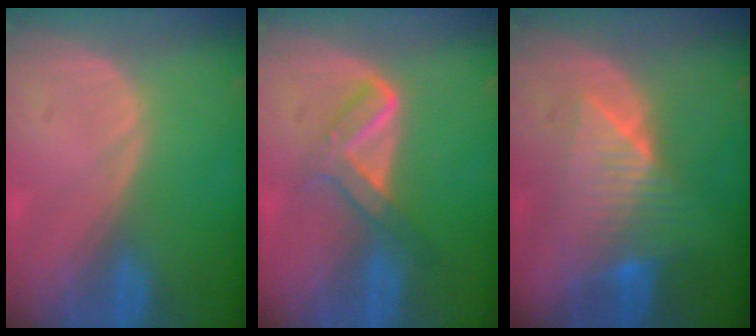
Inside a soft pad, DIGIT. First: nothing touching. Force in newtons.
{"total": 5.1, "press": 4.9, "slide": 1.5}
{"total": 7.4, "press": 7.2, "slide": 1.6}